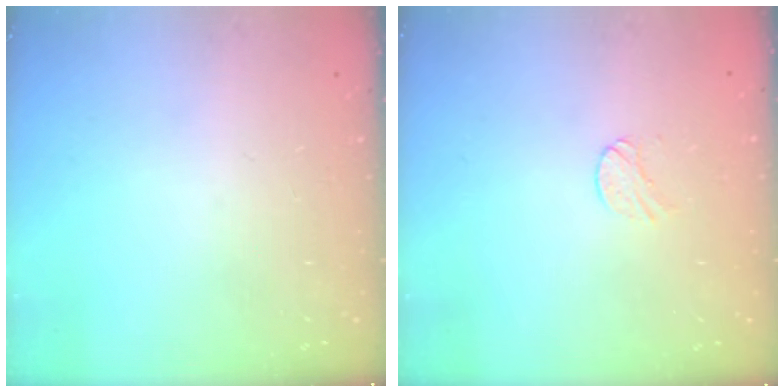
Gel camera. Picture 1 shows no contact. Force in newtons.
{"total": 4.4, "press": 4.4, "slide": 0.4}